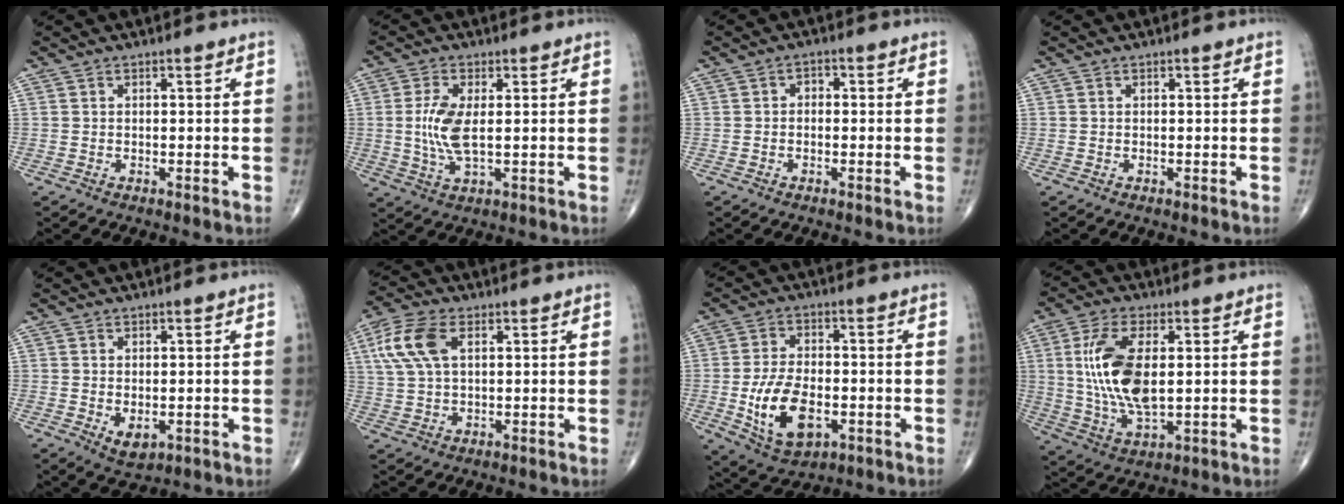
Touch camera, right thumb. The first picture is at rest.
{"total": 7.1, "force": [0.4, 2.8, 6.6], "torque": [-0.152, -0.008, 0.008]}
{"total": 1.6, "force": [-0.3, 1.3, 1.0], "torque": [-0.001, 0.009, -0.012]}
{"total": 0.0}
{"total": 3.7, "force": [-0.7, 2.2, 2.8], "torque": [-0.035, -0.007, 0.000]}
{"total": 9.3, "force": [3.0, 4.9, 7.3], "torque": [-0.169, 0.011, 0.060]}
{"total": 12.6, "force": [-3.0, 7.2, 10.0], "torque": [-0.171, 0.004, -0.042]}
{"total": 14.0, "force": [1.9, 6.4, 12.3], "torque": [-0.255, -0.011, 0.043]}